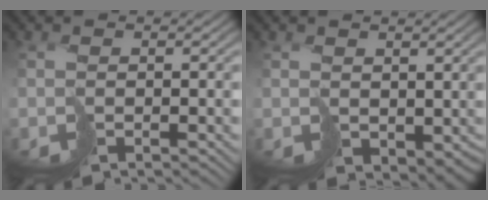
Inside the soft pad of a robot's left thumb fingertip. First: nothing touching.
{"total": 3.1, "force": [1.0, 2.1, 2.0], "torque": [-0.043, -0.015, 0.030]}